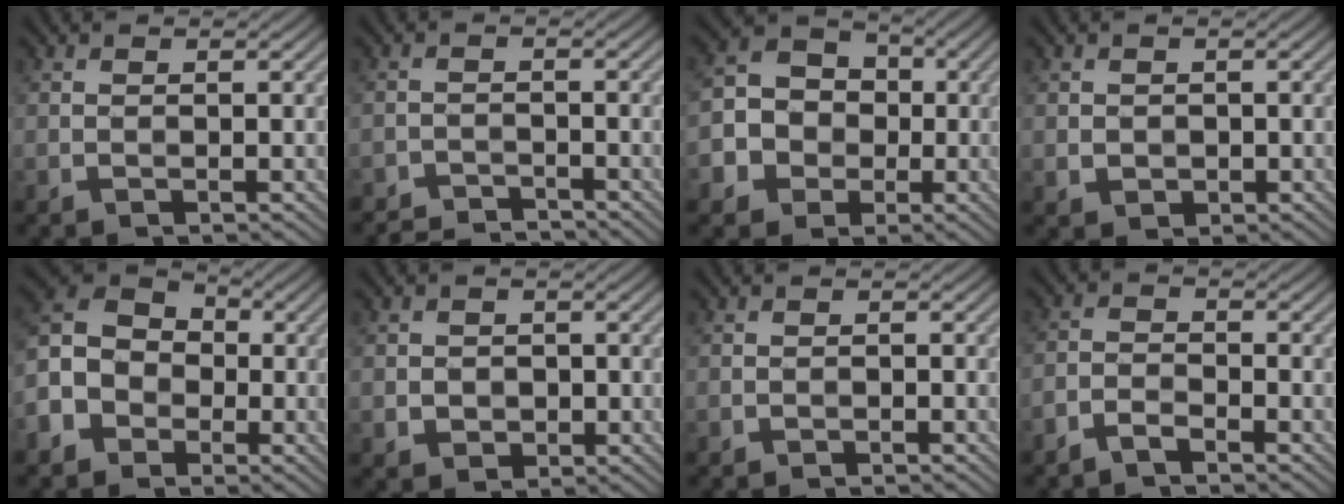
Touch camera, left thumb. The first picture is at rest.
{"total": 3.6, "force": [-3.5, 0.5, 0.7], "torque": [-0.009, -0.001, -0.067]}
{"total": 7.6, "force": [-1.6, 6.8, 2.9], "torque": [-0.065, -0.005, -0.051]}
{"total": 1.4, "force": [0.0, 1.3, 0.5], "torque": [-0.013, -0.008, 0.000]}
{"total": 9.2, "force": [-3.4, 7.3, 4.3], "torque": [-0.110, -0.022, -0.075]}
{"total": 2.2, "force": [-0.4, 1.9, 0.8], "torque": [-0.017, -0.008, -0.008]}
{"total": 0.6, "force": [-0.5, 0.1, 0.2], "torque": [0.001, 0.001, -0.010]}
{"total": 2.7, "force": [-2.3, 0.6, 1.3], "torque": [-0.030, 0.001, -0.053]}